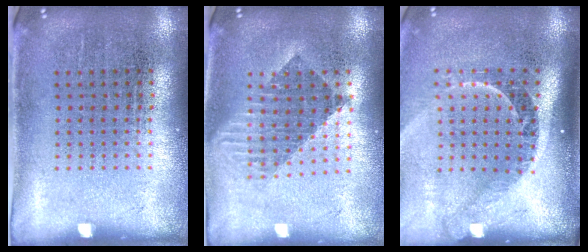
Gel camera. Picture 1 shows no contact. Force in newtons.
{"total": 1.7, "press": 1.4, "slide": 1.0}
{"total": 2.3, "press": 1.6, "slide": 1.6}